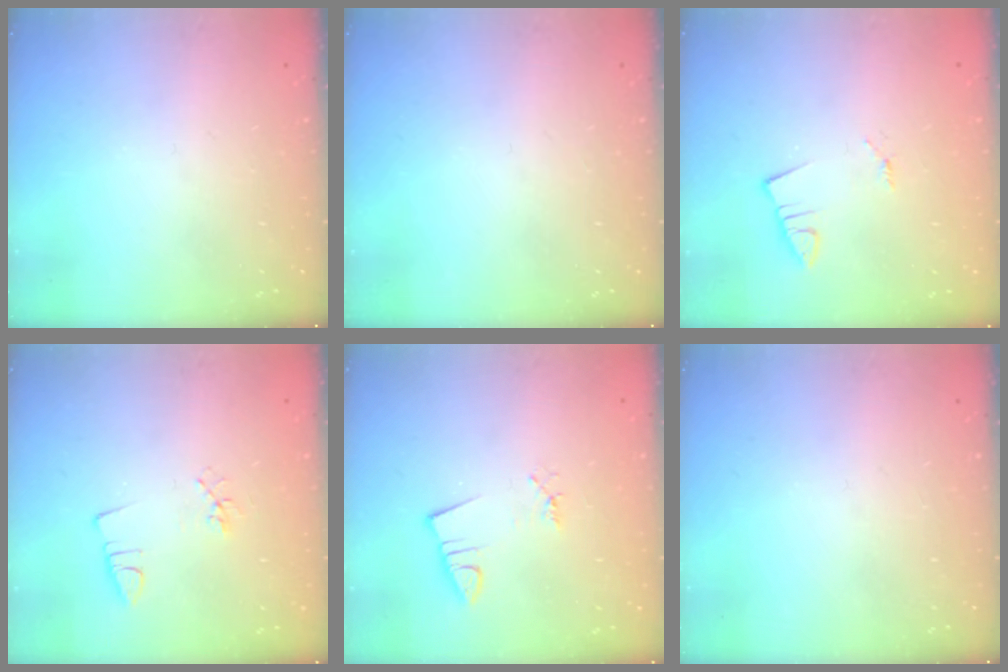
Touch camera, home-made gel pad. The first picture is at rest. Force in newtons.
{"total": 0.0}
{"total": 1.2, "press": 1.2, "slide": 0.1}
{"total": 2.9, "press": 2.5, "slide": 1.4}
{"total": 1.0, "press": 1.0, "slide": 0.0}
{"total": 0.0}